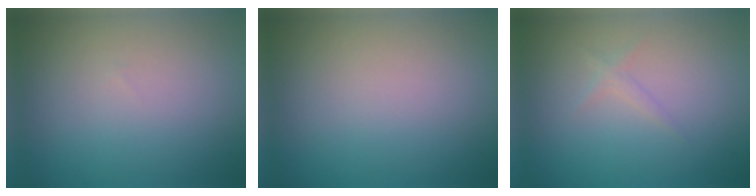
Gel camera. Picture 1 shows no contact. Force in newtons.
{"total": 0.0}
{"total": 0.8, "press": 0.8, "slide": 0.0}